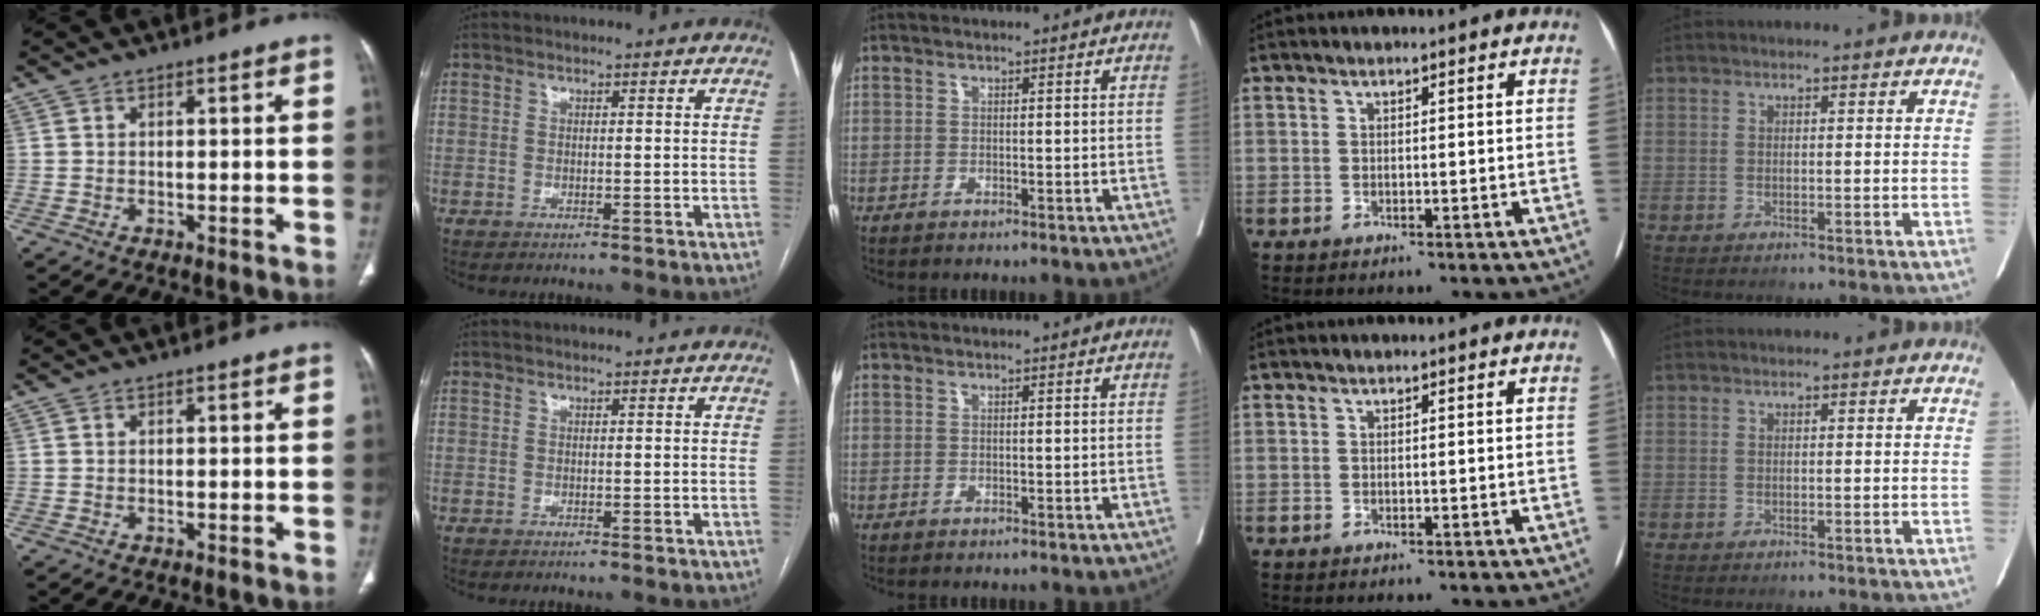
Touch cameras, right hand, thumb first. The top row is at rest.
{}